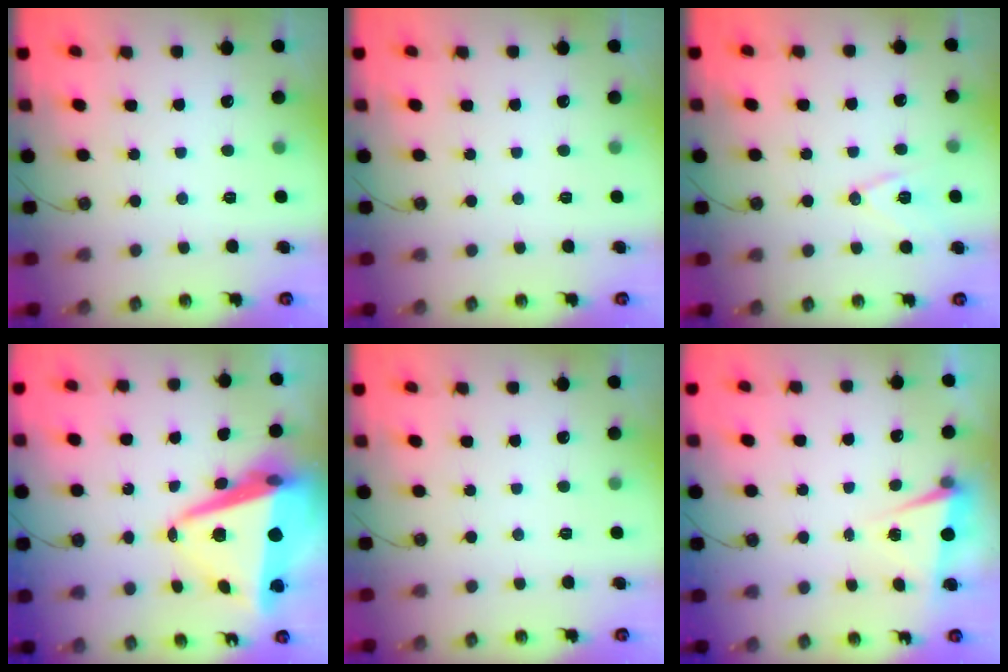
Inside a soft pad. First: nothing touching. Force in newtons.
{"total": 0.0}
{"total": 10.5, "press": 9.9, "slide": 3.4}
{"total": 16.3, "press": 16.0, "slide": 2.9}
{"total": 0.0}
{"total": 1.9, "press": 1.4, "slide": 1.3}